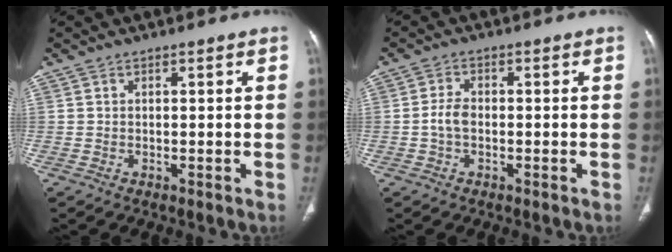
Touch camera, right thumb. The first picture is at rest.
{"total": 3.1, "force": [-0.6, 1.9, 2.3], "torque": [-0.046, 0.008, -0.017]}